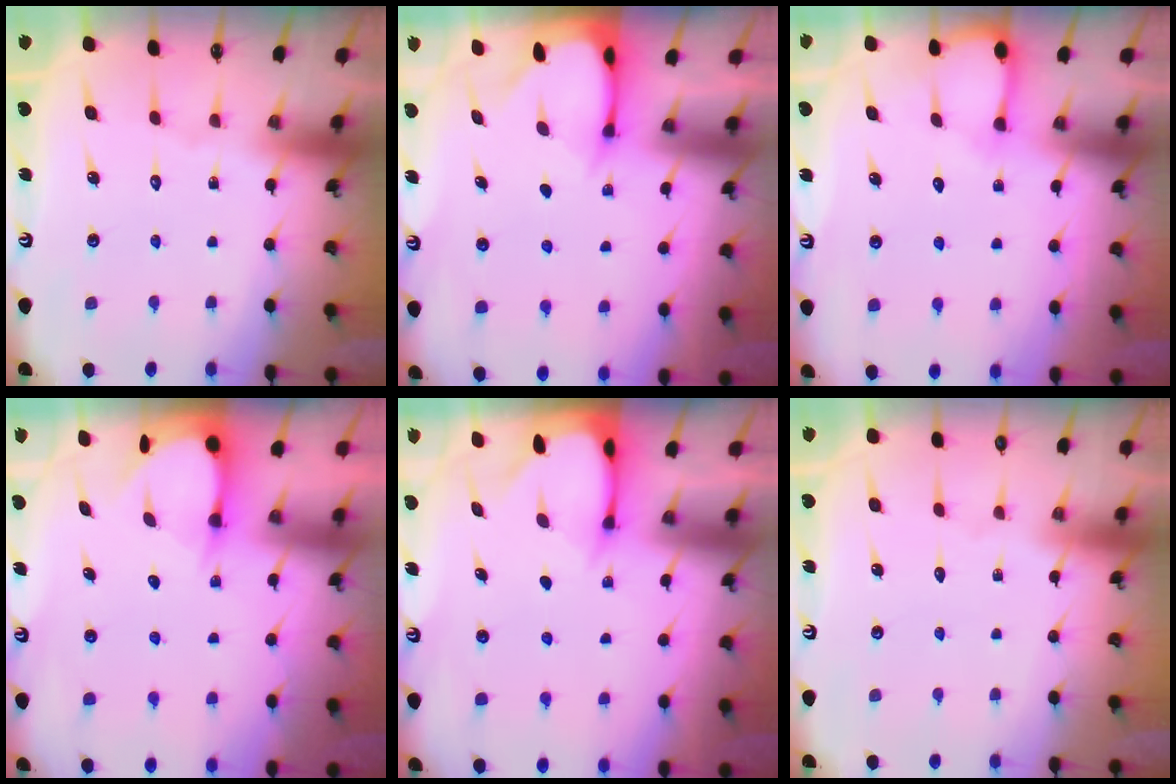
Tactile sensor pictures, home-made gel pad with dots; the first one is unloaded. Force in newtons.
{"total": 2.5, "press": 2.5, "slide": 0.3}
{"total": 4.2, "press": 4.2, "slide": 0.3}
{"total": 3.6, "press": 3.6, "slide": 0.3}
{"total": 2.5, "press": 2.5, "slide": 0.3}
{"total": 0.0}